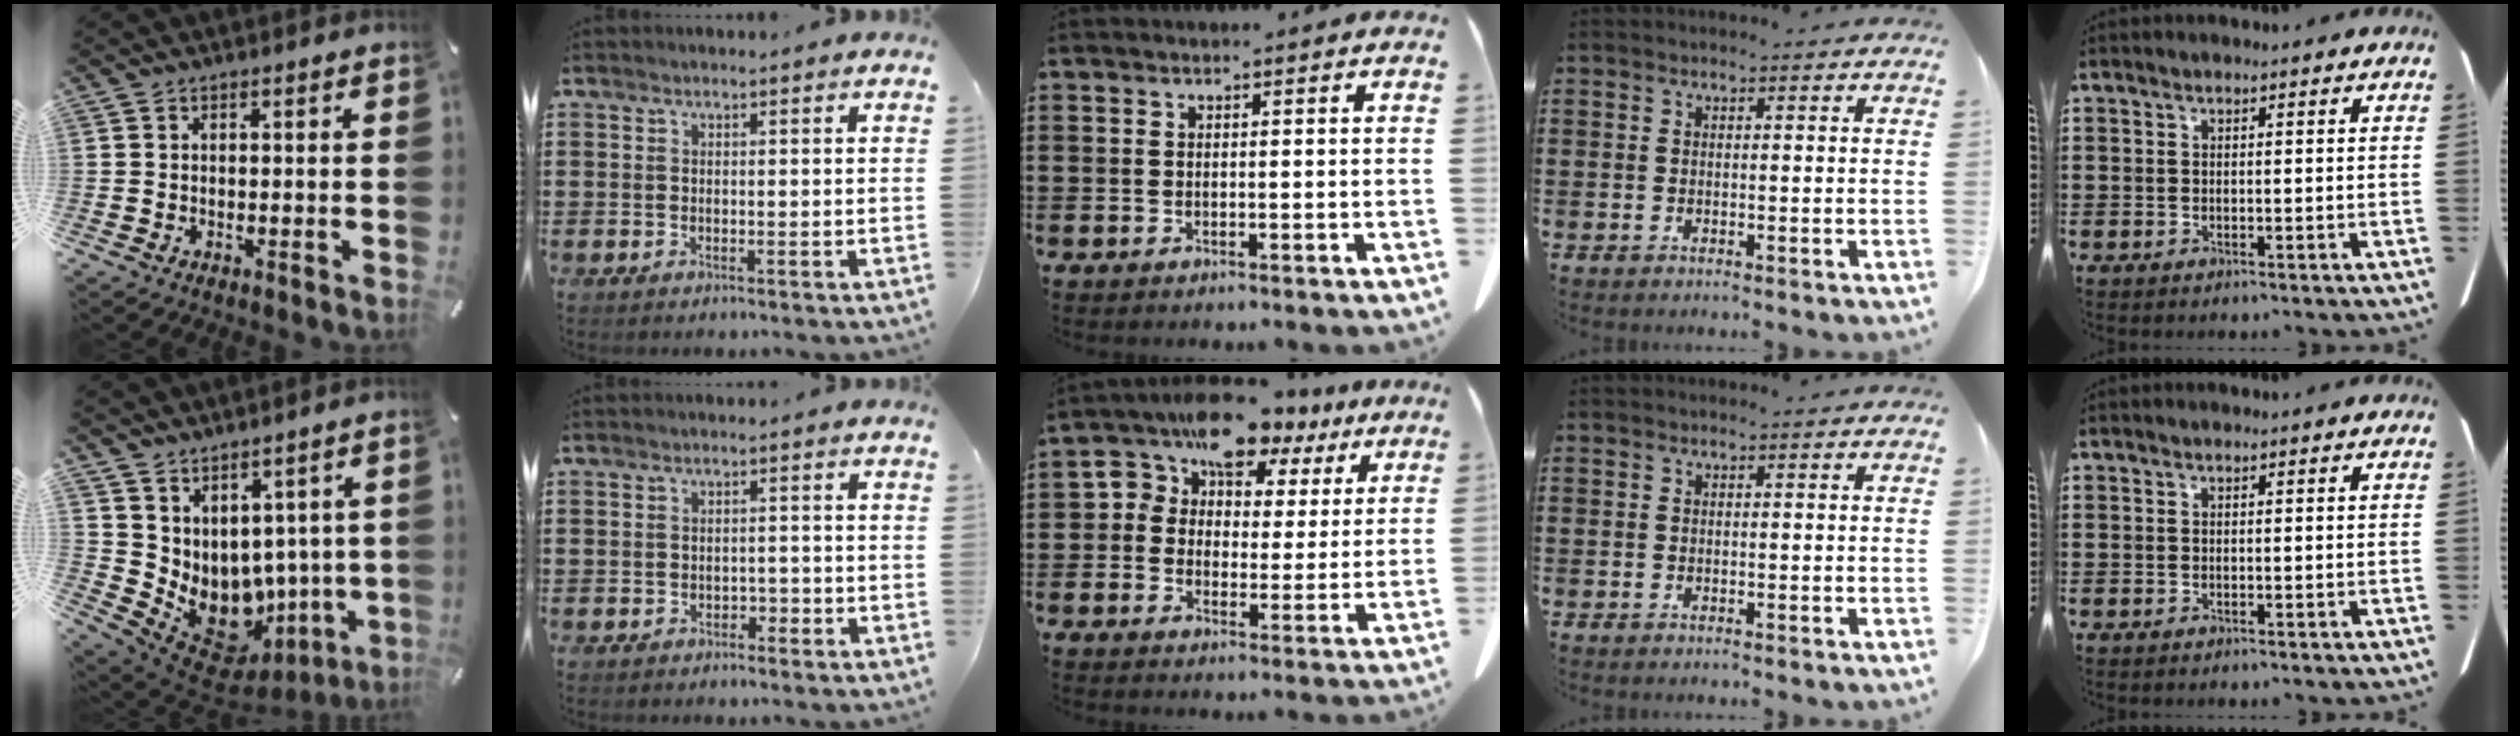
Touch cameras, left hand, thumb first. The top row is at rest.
{"thumb": {"total": 9.0, "force": [0.2, 8.4, 3.1], "torque": [-0.057, -0.049, 0.027]}, "index": {"total": 1.3, "force": [-1.0, 0.8, 0.4], "torque": [-0.015, -0.001, -0.023]}, "middle": {"total": 5.2, "force": [3.2, 3.9, 1.3], "torque": [-0.049, -0.013, 0.050]}}